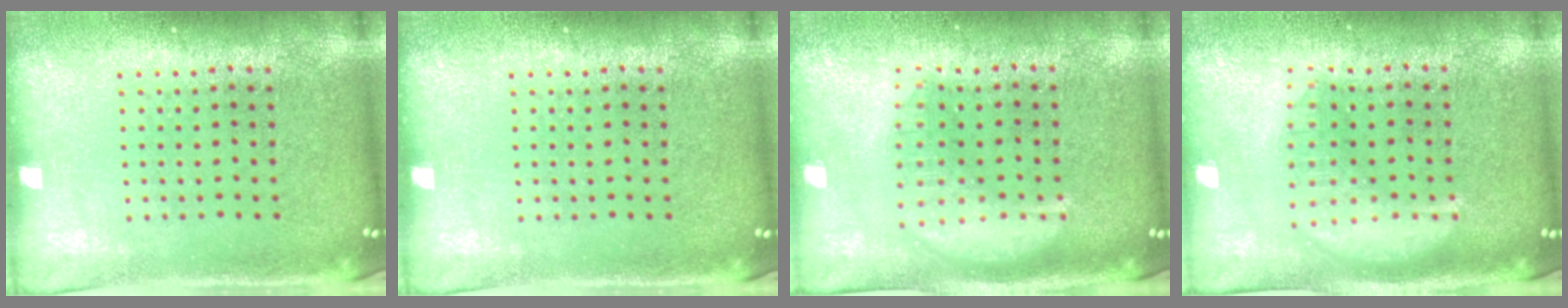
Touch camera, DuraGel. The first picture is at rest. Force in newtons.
{"total": 0.0}
{"total": 3.0, "press": 3.0, "slide": 0.4}
{"total": 3.0, "press": 3.0, "slide": 0.4}